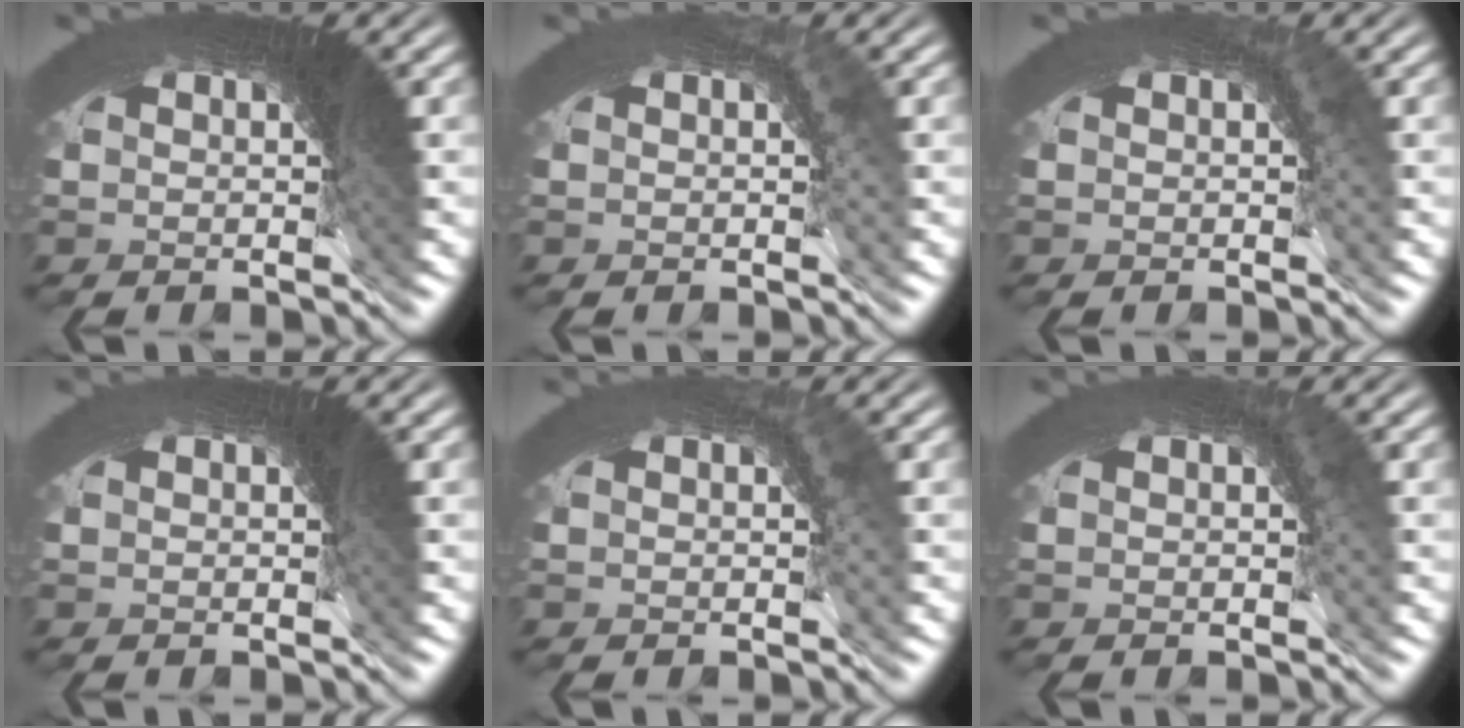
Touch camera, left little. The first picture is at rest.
{"total": 6.5, "force": [-0.9, -2.0, -6.1], "torque": [0.063, -0.014, -0.004]}
{"total": 5.3, "force": [-0.6, -1.6, -5.0], "torque": [0.048, -0.013, -0.002]}
{"total": 0.0}
{"total": 5.9, "force": [-0.8, -1.8, -5.5], "torque": [0.056, -0.013, -0.004]}
{"total": 4.4, "force": [-0.5, -1.2, -4.2], "torque": [0.038, -0.011, 0.000]}